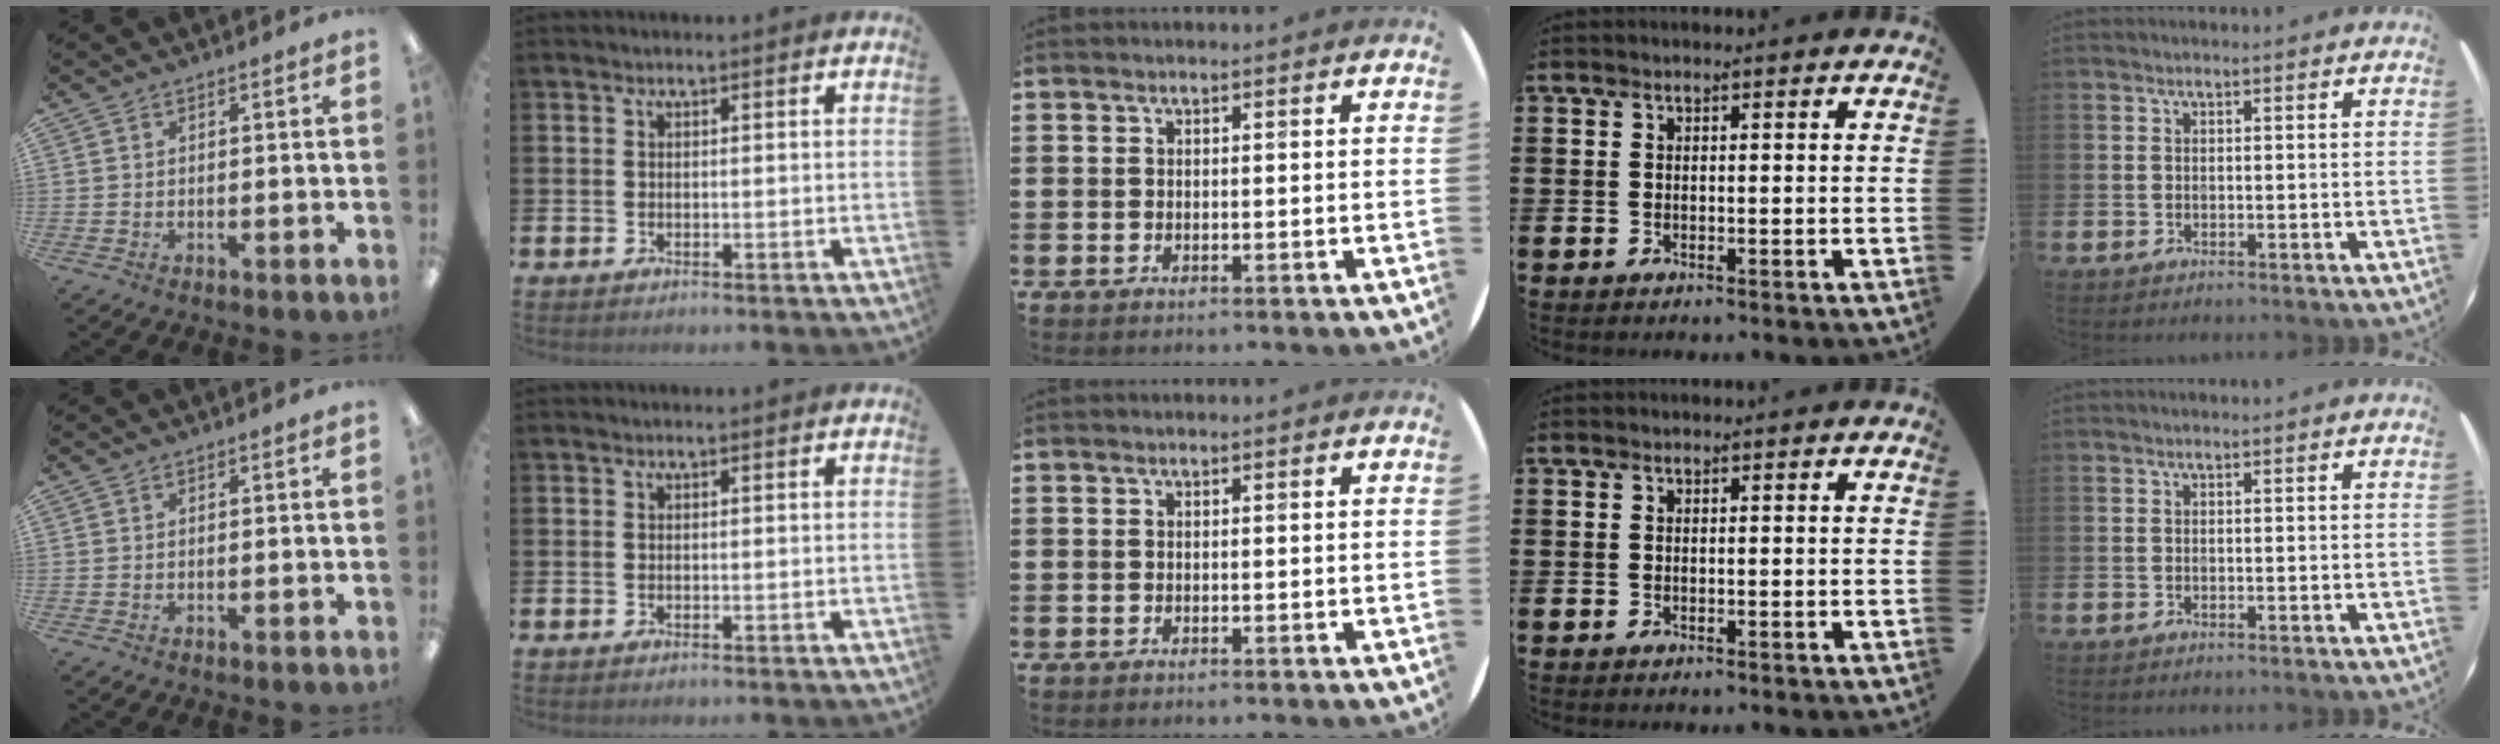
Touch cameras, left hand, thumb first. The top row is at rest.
{}